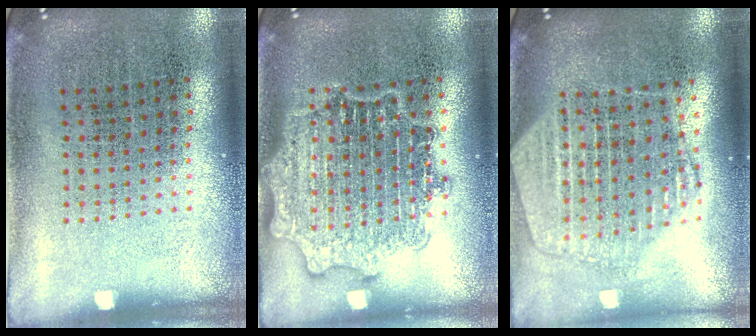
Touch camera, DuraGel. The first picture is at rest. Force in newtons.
{"total": 2.7, "press": 2.7, "slide": 0.4}
{"total": 2.1, "press": 1.9, "slide": 0.9}